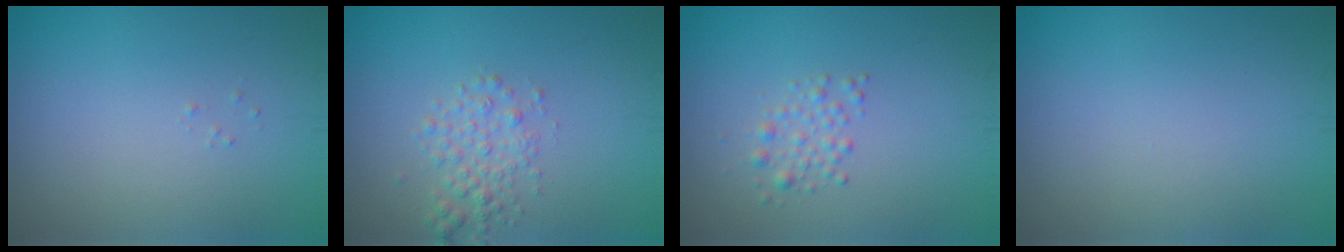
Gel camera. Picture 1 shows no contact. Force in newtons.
{"total": 2.2, "press": 2.2, "slide": 0.1}
{"total": 1.5, "press": 1.5, "slide": 0.0}
{"total": 0.0}